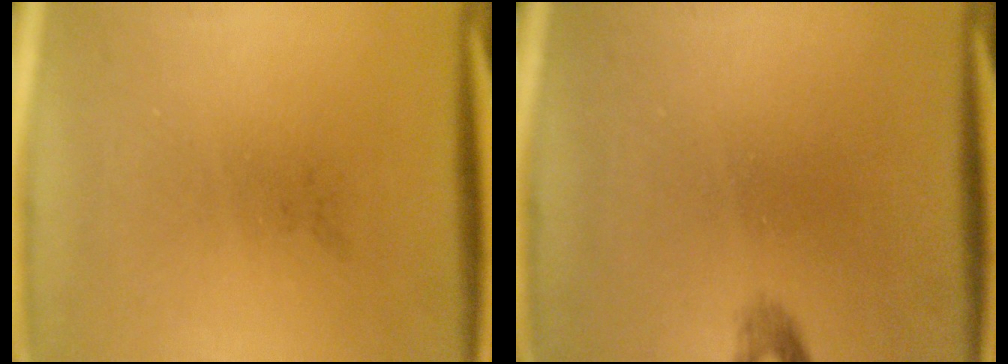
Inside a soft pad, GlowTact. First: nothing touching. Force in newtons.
{"total": 1.0}